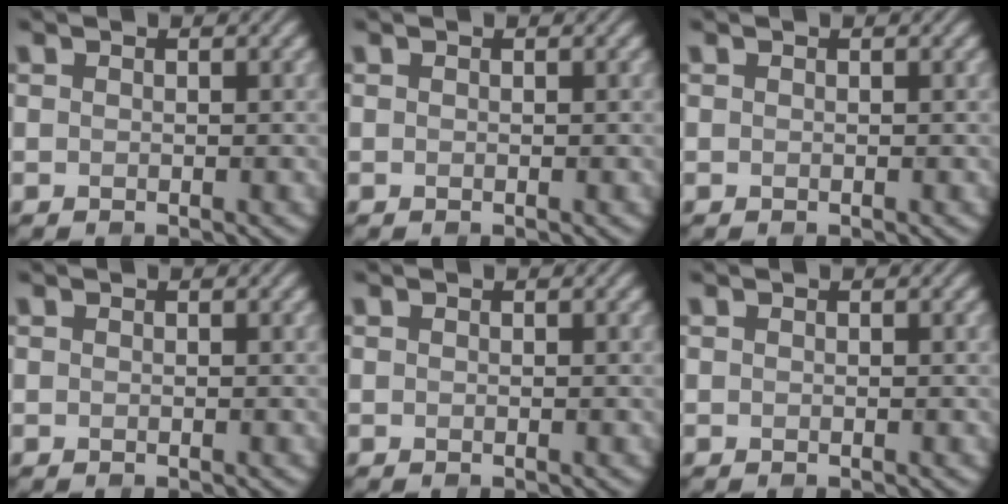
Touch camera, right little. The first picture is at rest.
{"total": 0.0}
{"total": 0.0}
{"total": 0.0}
{"total": 0.0}
{"total": 0.0}